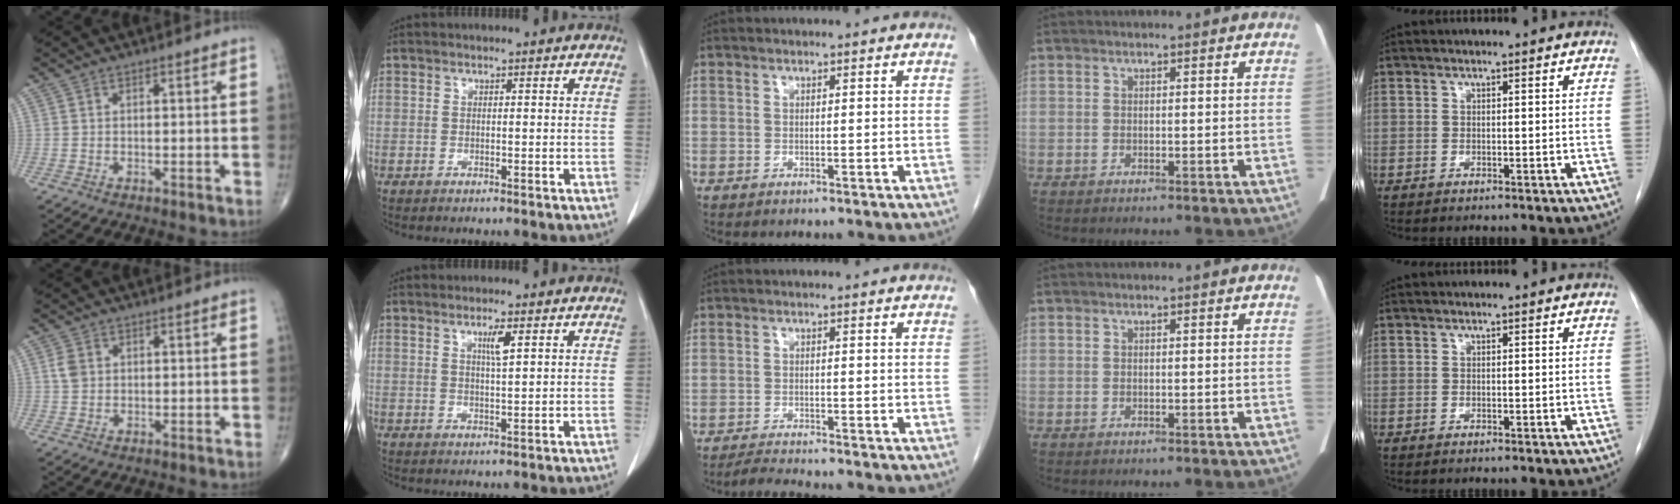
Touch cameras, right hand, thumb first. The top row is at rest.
{"thumb": {"total": 2.6, "force": [0.6, 2.1, 1.5], "torque": [-0.027, 0.003, 0.012]}, "index": {"total": 2.8, "force": [1.4, 0.2, 2.5], "torque": [-0.045, -0.003, 0.024]}, "middle": {"total": 2.8, "force": [-2.6, -0.7, 0.6], "torque": [-0.019, -0.016, -0.049]}}